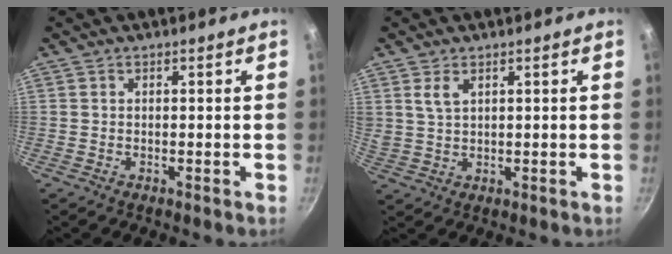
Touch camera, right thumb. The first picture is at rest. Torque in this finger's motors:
{"motor_torque": [-0.41, 0.51, 0.29, 0.26, 0.06]}